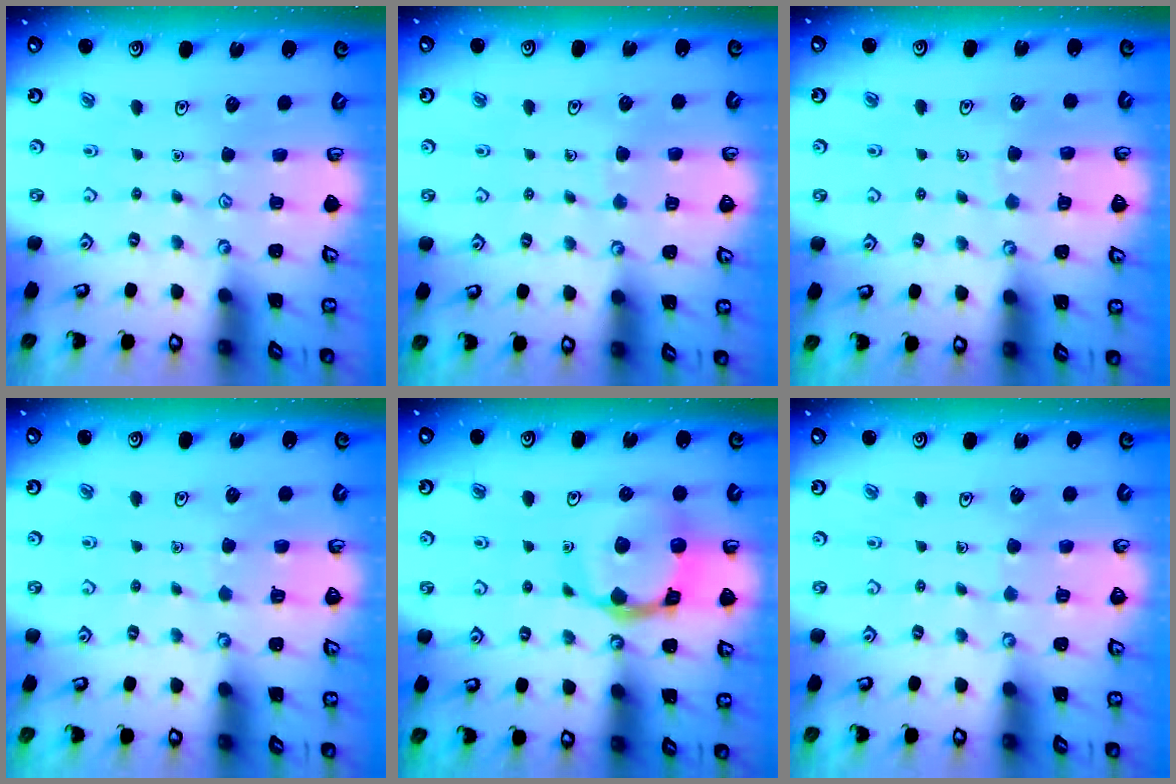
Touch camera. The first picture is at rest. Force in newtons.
{"total": 5.3, "press": 5.2, "slide": 0.4}
{"total": 6.4, "press": 6.3, "slide": 0.6}
{"total": 3.9, "press": 3.9, "slide": 0.3}
{"total": 13.4, "press": 13.3, "slide": 1.6}
{"total": 4.9, "press": 4.9, "slide": 0.4}